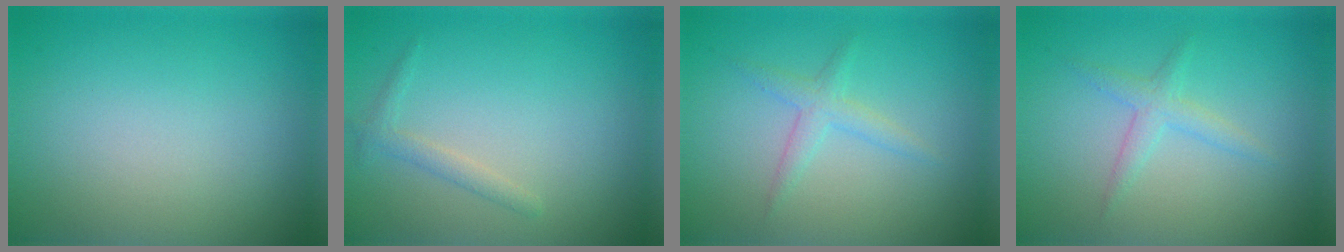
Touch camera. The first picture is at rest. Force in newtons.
{"total": 1.3, "press": 1.3, "slide": 0.0}
{"total": 1.8, "press": 1.8, "slide": 0.1}
{"total": 1.8, "press": 1.8, "slide": 0.1}